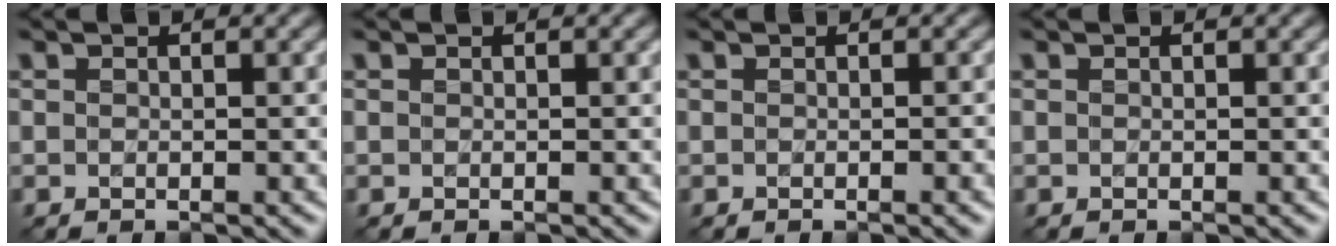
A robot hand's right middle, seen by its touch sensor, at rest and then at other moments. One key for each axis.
{"total": 0.0}
{"total": 1.8, "fx": -0.4, "fy": 0.5, "fz": 1.7, "tx": -0.014, "ty": -0.001, "tz": -0.006}
{"total": 0.0}